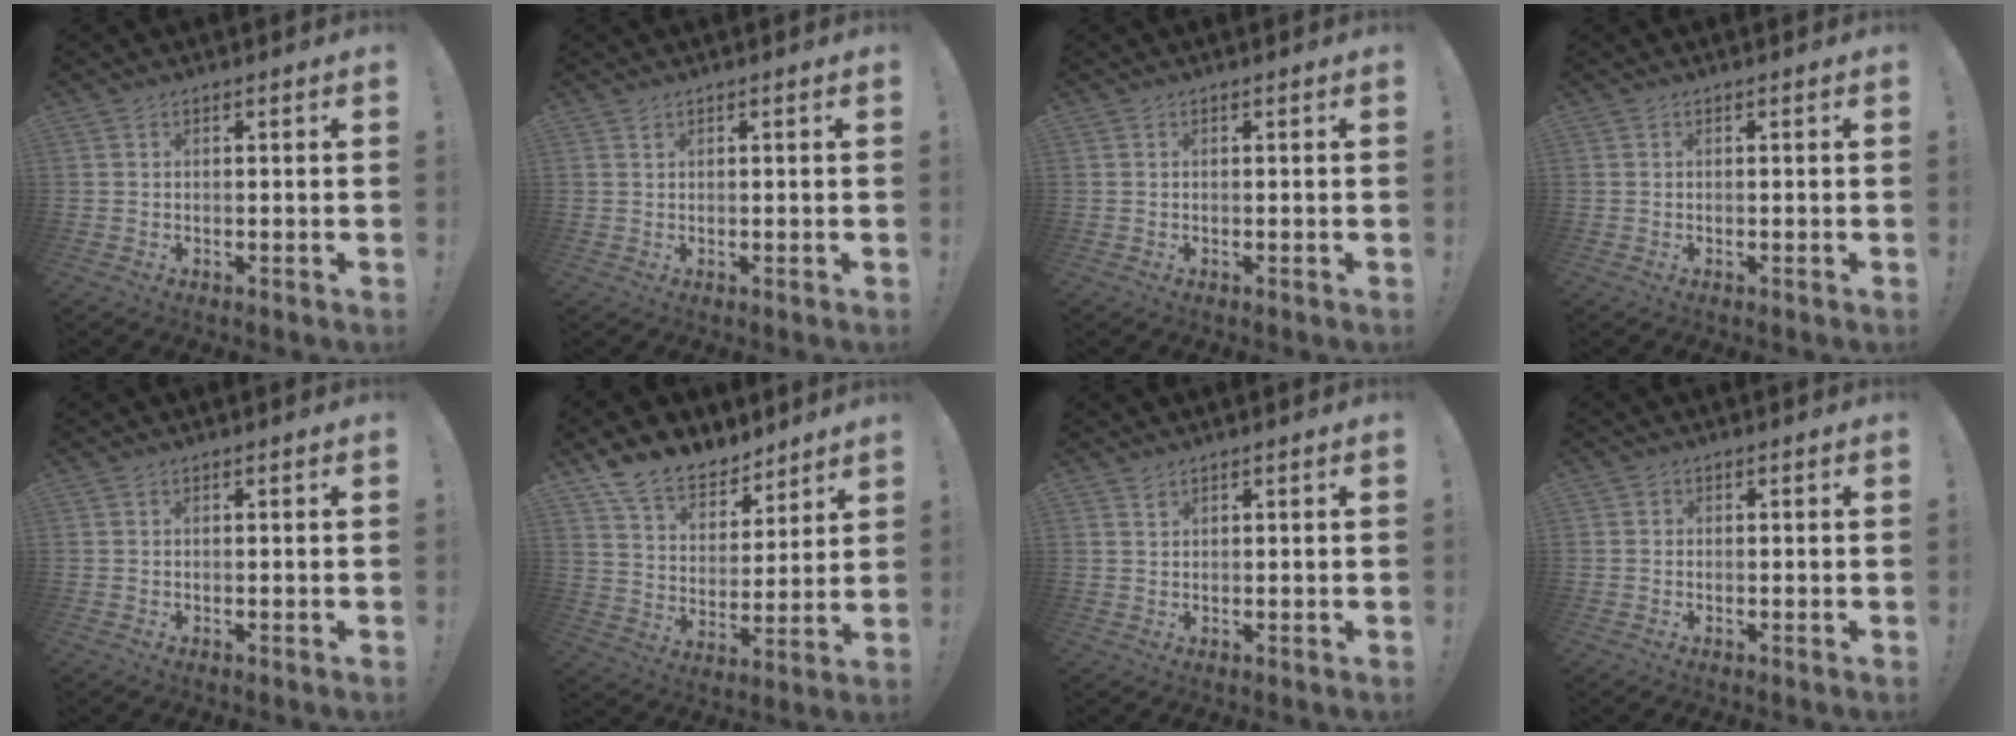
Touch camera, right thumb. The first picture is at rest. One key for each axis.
{"total": 0.9, "fx": 0.7, "fy": 0.4, "fz": 0.3, "tx": -0.005, "ty": -0.001, "tz": 0.014}
{"total": 0.0}
{"total": 0.0}
{"total": 0.0}
{"total": 13.0, "fx": 10.6, "fy": 6.5, "fz": 3.8, "tx": -0.078, "ty": -0.077, "tz": 0.200}
{"total": 1.1, "fx": 1.0, "fy": 0.5, "fz": 0.3, "tx": 0.003, "ty": -0.005, "tz": 0.017}
{"total": 0.8, "fx": -0.2, "fy": 0.8, "fz": 0.1, "tx": 0.000, "ty": 0.002, "tz": -0.003}